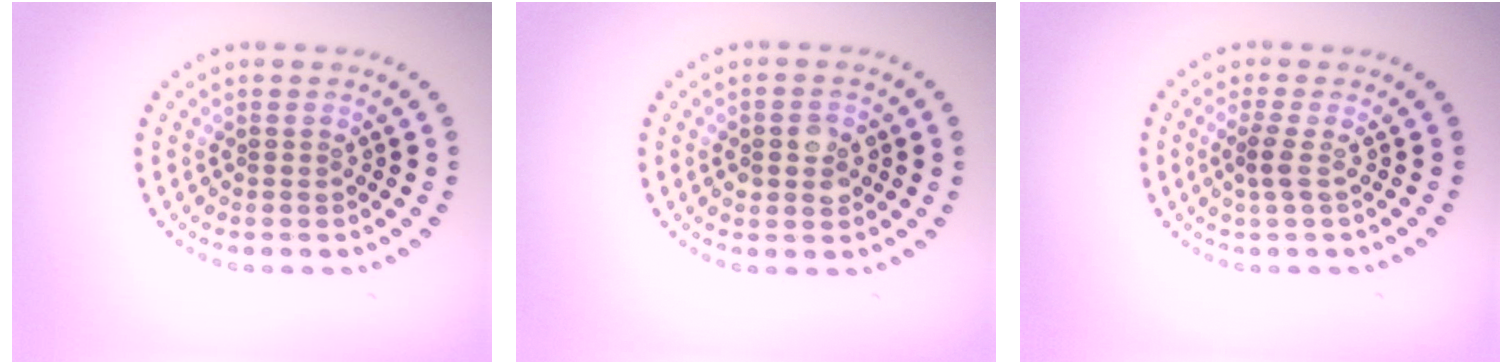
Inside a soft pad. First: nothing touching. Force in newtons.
{"total": 2.5, "press": 2.5, "slide": 0.2}
{"total": 1.4, "press": 1.0, "slide": 1.0}